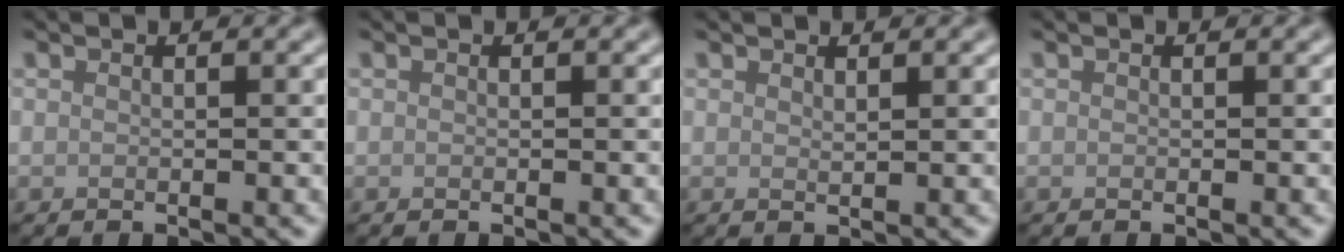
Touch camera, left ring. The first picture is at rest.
{"total": 0.0}
{"total": 0.5, "force": [0.5, 0.0, 0.2], "torque": [-0.003, -0.002, 0.009]}
{"total": 0.0}